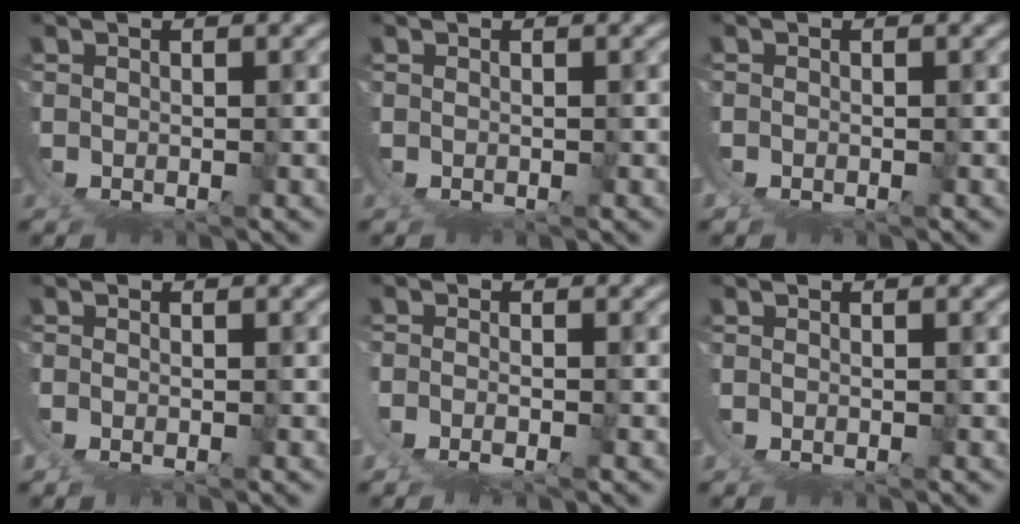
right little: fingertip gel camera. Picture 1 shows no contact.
{"total": 0.0}
{"total": 1.3, "force": [-0.2, 1.2, 0.5], "torque": [-0.021, -0.003, -0.004]}
{"total": 0.6, "force": [0.2, 0.0, 0.6], "torque": [-0.015, -0.001, 0.004]}
{"total": 2.0, "force": [-0.1, 1.1, 1.6], "torque": [-0.038, -0.011, 0.003]}
{"total": 0.0}